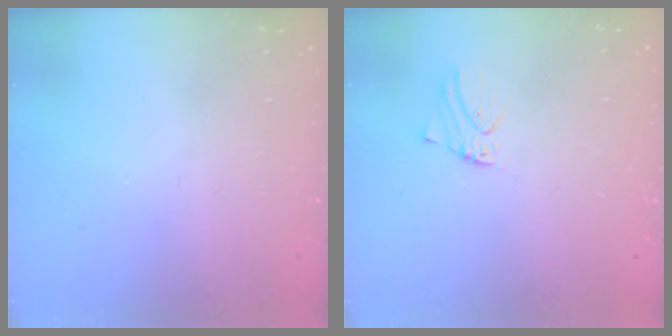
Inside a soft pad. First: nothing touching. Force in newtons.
{"total": 0.9, "press": 0.9, "slide": 0.1}